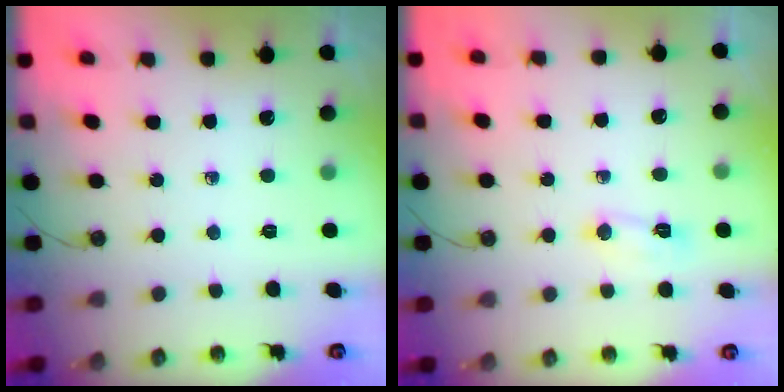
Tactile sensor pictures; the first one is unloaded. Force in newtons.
{"total": 3.9, "press": 3.8, "slide": 0.7}